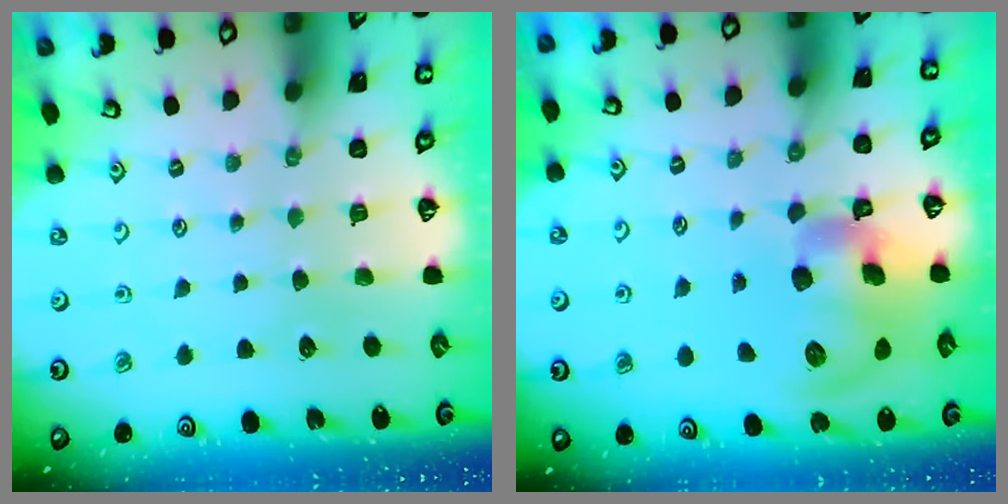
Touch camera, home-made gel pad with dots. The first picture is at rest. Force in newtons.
{"total": 16.9, "press": 16.7, "slide": 3.0}